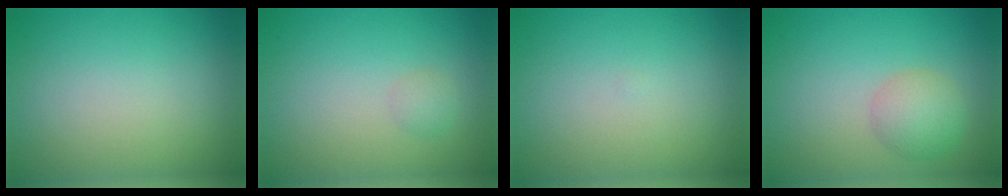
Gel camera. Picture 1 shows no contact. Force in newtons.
{"total": 1.0, "press": 1.0, "slide": 0.0}
{"total": 0.0}
{"total": 3.0, "press": 3.0, "slide": 0.0}